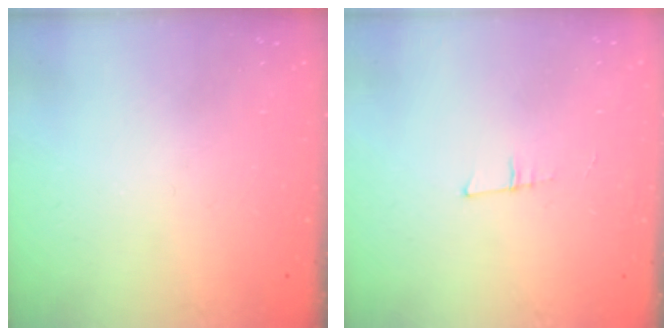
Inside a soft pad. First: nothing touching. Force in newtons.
{"total": 5.6, "press": 4.7, "slide": 2.9}